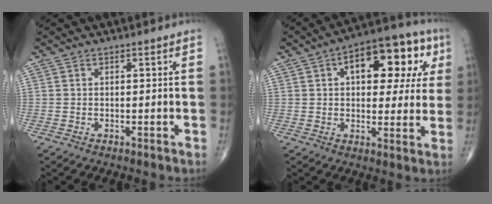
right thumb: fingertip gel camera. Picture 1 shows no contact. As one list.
[{"total": 19.5, "force": [6.6, 9.8, 15.4], "torque": [-0.170, 0.021, 0.085]}]